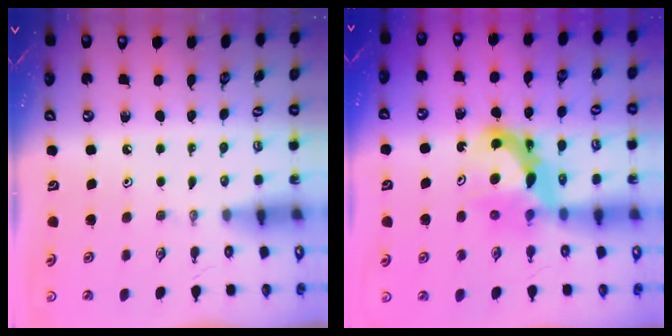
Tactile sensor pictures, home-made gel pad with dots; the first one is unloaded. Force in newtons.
{"total": 9.8, "press": 9.8, "slide": 0.5}